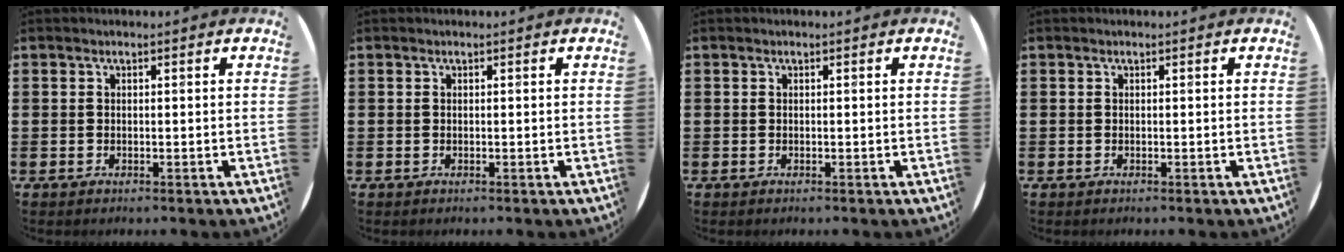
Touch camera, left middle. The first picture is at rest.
{"total": 0.0}
{"total": 0.0}
{"total": 0.0}